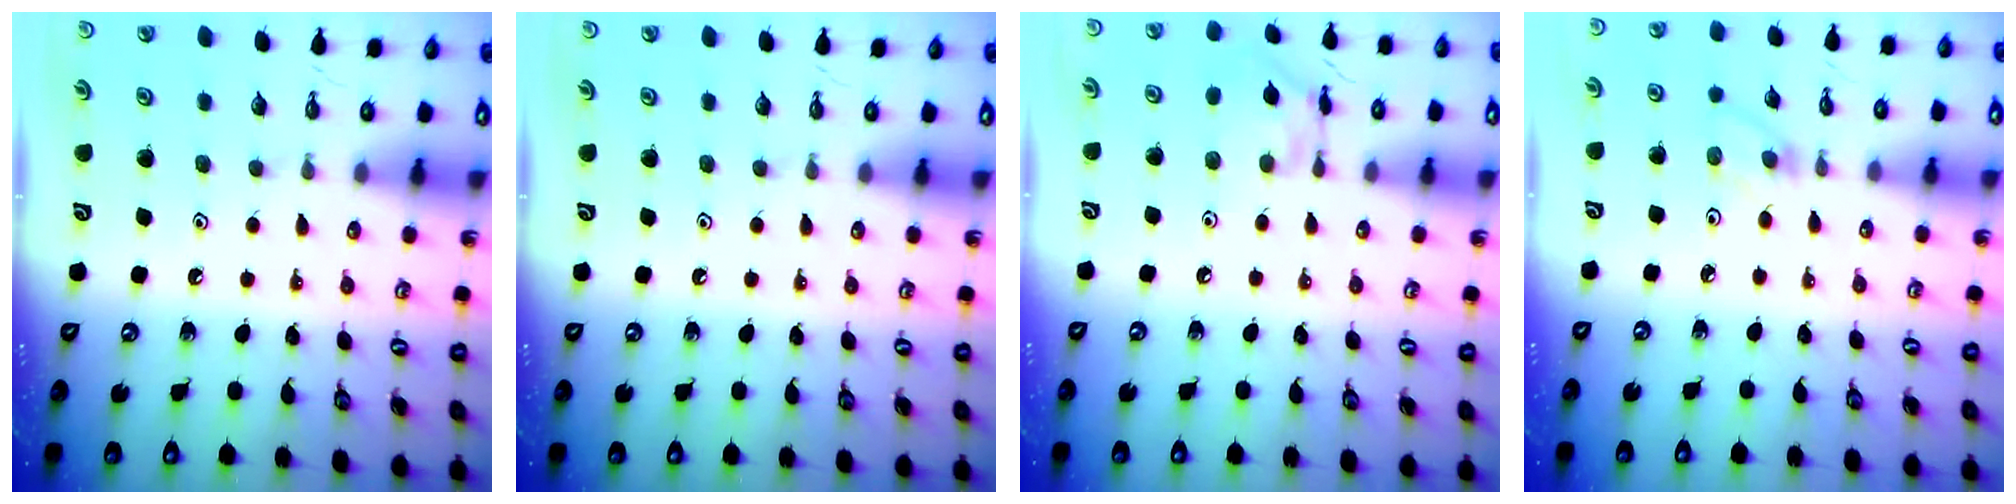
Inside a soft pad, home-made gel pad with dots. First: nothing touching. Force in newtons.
{"total": 0.0}
{"total": 10.2, "press": 10.2, "slide": 0.6}
{"total": 3.3, "press": 3.3, "slide": 0.4}